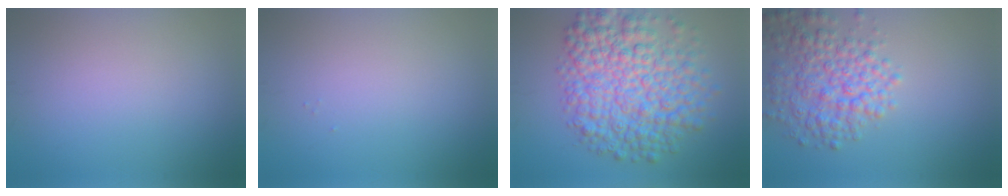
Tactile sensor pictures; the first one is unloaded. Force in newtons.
{"total": 0.0}
{"total": 10.2, "press": 10.2, "slide": 0.2}
{"total": 5.6, "press": 5.6, "slide": 0.3}